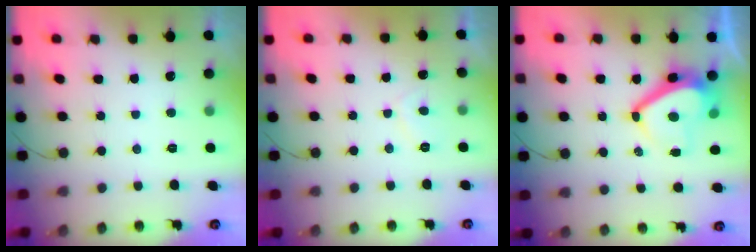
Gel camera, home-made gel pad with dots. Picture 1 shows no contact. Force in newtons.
{"total": 1.2, "press": 1.0, "slide": 0.7}
{"total": 9.9, "press": 9.8, "slide": 1.2}